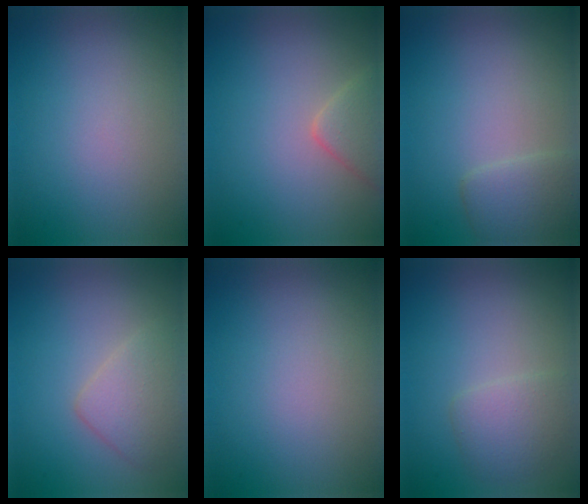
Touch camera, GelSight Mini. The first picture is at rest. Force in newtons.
{"total": 2.2, "press": 2.2, "slide": 0.2}
{"total": 2.1, "press": 2.1, "slide": 0.1}
{"total": 2.7, "press": 2.7, "slide": 0.2}
{"total": 0.0}
{"total": 2.4, "press": 2.4, "slide": 0.0}